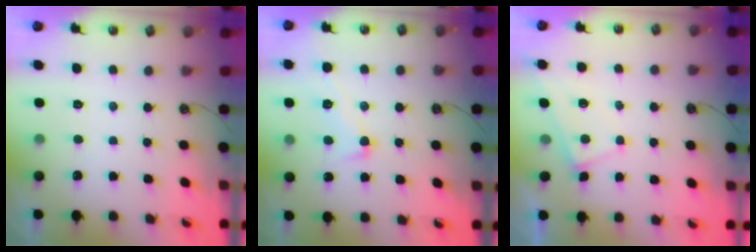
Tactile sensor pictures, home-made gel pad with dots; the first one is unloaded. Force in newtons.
{"total": 2.1, "press": 1.8, "slide": 1.1}
{"total": 0.6, "press": 0.6, "slide": 0.2}